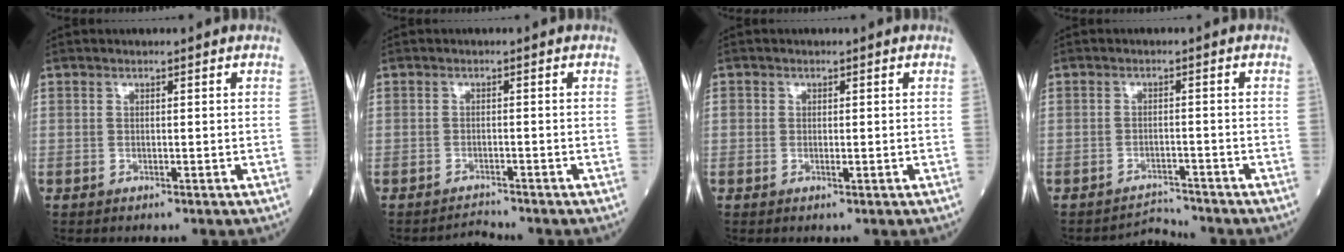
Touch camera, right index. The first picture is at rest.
{"total": 1.7, "force": [-1.5, -0.5, -0.5], "torque": [0.010, -0.014, -0.022]}
{"total": 1.1, "force": [-0.1, 0.8, 0.8], "torque": [-0.011, 0.000, -0.004]}
{"total": 2.7, "force": [-2.4, -0.4, -1.1], "torque": [0.020, -0.005, -0.034]}